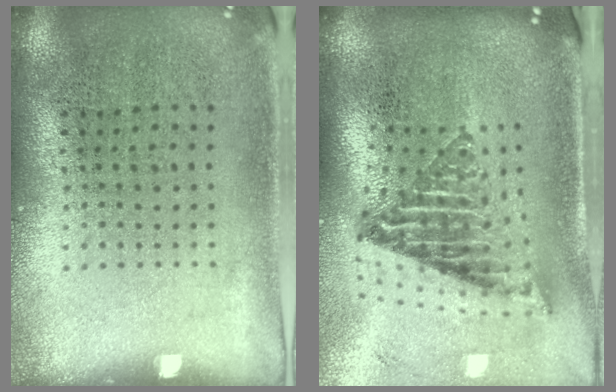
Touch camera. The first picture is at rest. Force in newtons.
{"total": 2.4, "press": 1.6, "slide": 1.8}